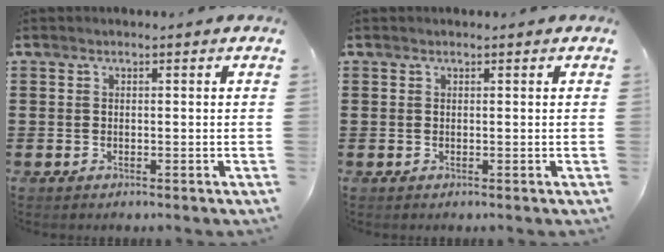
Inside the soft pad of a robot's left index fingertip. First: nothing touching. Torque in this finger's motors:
{"motor_torque": [0.04, 0.16, -0.05, -0.05]}